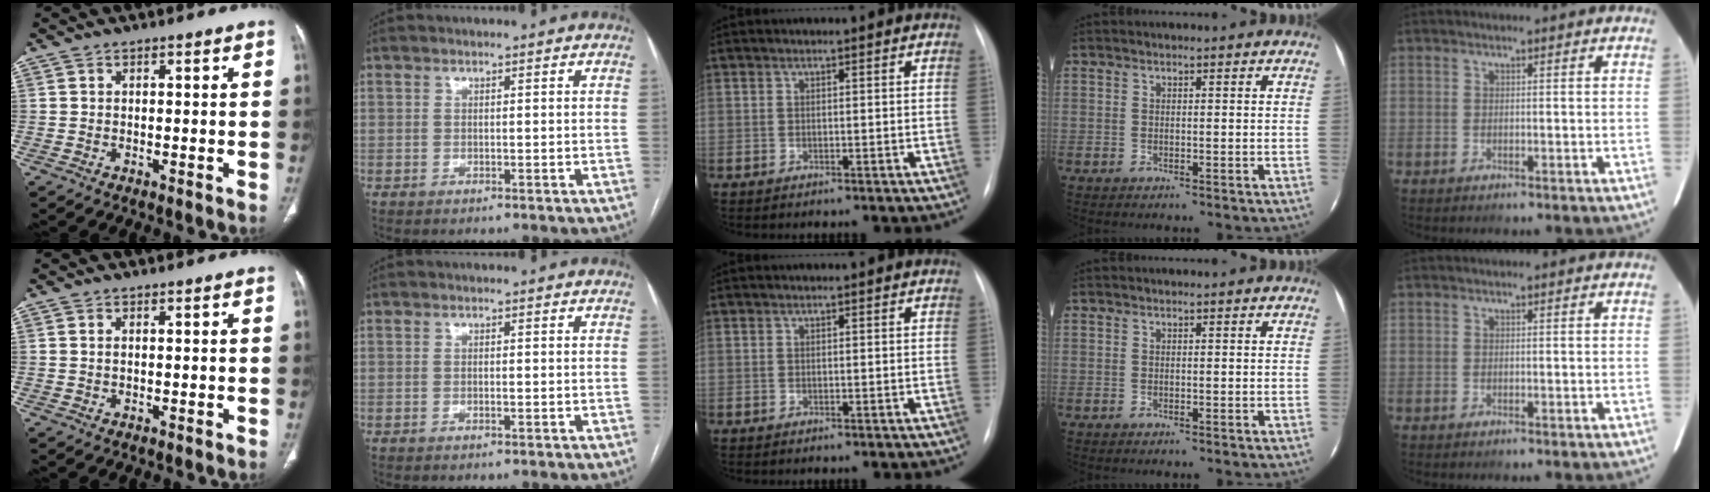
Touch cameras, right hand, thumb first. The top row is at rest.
{"thumb": {"total": 0.7, "force": [0.1, 0.4, 0.6], "torque": [-0.016, 0.001, 0.003]}, "index": {"total": 0.7, "force": [-0.2, 0.2, 0.7], "torque": [-0.014, -0.001, -0.003]}}